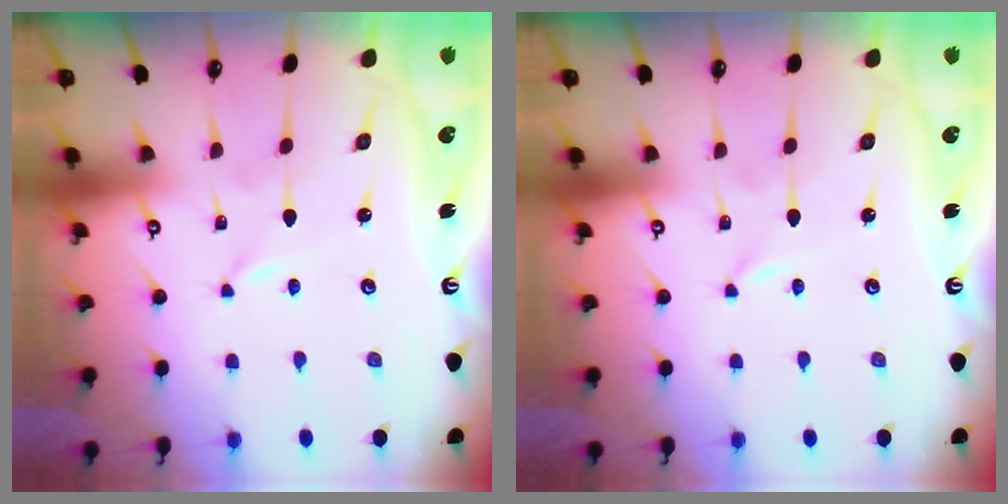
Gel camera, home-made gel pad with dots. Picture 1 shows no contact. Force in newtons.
{"total": 0.0}